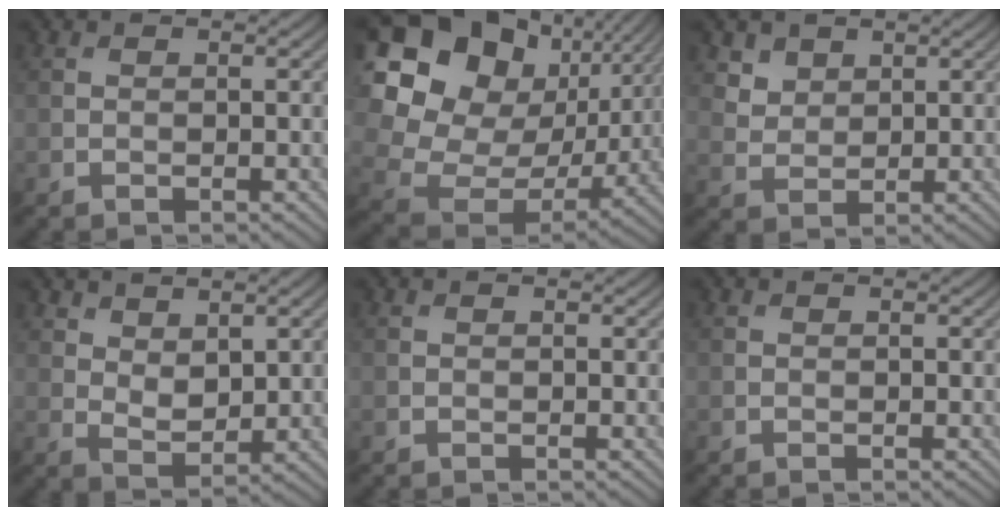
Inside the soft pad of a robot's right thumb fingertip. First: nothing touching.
{"total": 19.8, "force": [6.5, 15.5, 10.5], "torque": [-0.286, 0.033, 0.151]}
{"total": 3.3, "force": [2.3, 2.2, 0.8], "torque": [-0.032, -0.016, 0.057]}
{"total": 4.0, "force": [2.5, 2.2, 2.2], "torque": [-0.050, -0.009, 0.050]}
{"total": 0.0}
{"total": 0.0}